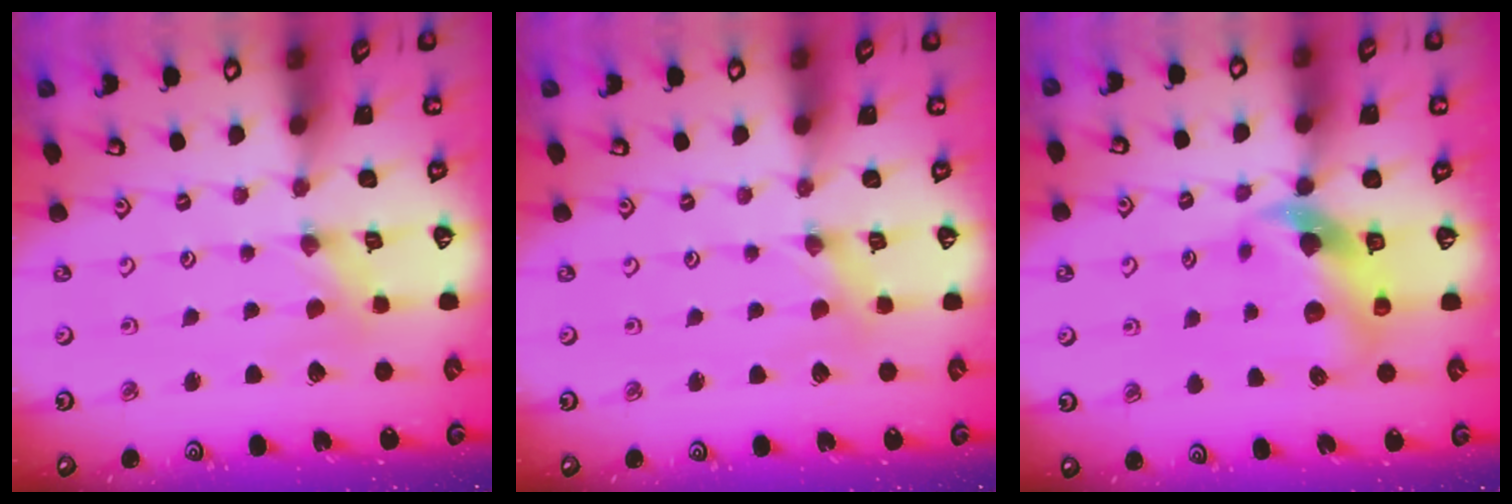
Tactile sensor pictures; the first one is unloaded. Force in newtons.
{"total": 0.0}
{"total": 10.5, "press": 10.4, "slide": 1.6}